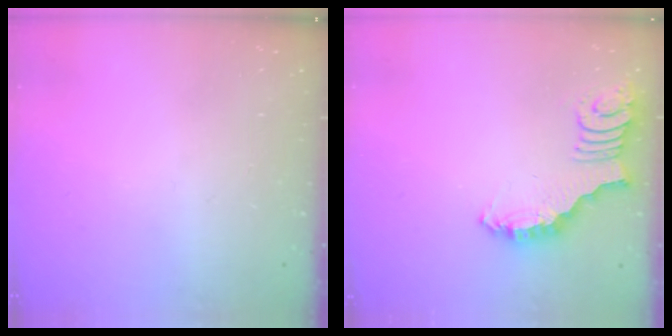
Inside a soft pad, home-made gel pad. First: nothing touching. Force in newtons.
{"total": 2.5, "press": 2.5, "slide": 0.5}